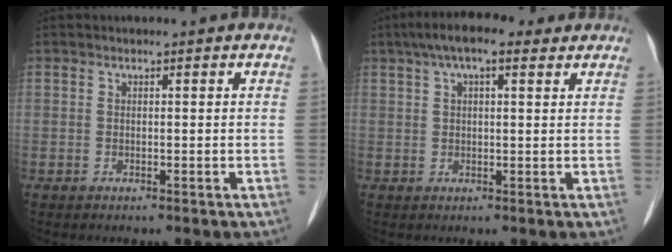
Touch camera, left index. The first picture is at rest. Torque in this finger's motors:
{"motor_torque": [0.84, -0.77, 0.07, 0.10]}